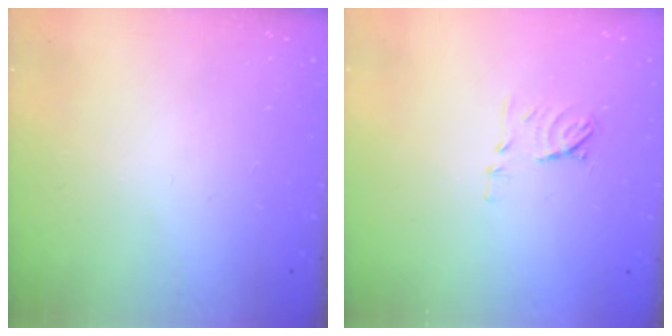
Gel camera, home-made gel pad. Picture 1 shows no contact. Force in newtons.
{"total": 7.6, "press": 7.6, "slide": 0.8}